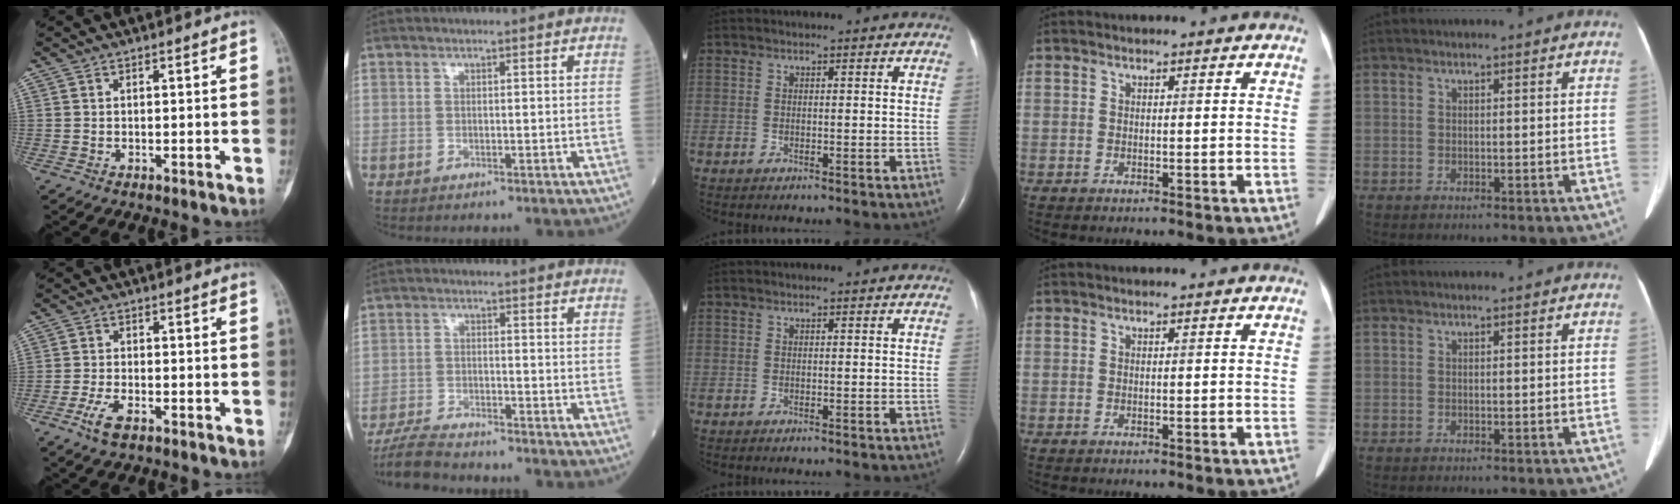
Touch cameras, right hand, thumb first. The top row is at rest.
{"thumb": {"total": 4.2, "force": [-2.5, 1.7, 3.0], "torque": [-0.067, 0.008, -0.048]}, "index": {"total": 7.0, "force": [-6.5, 0.6, 2.4], "torque": [-0.045, -0.023, -0.116]}}